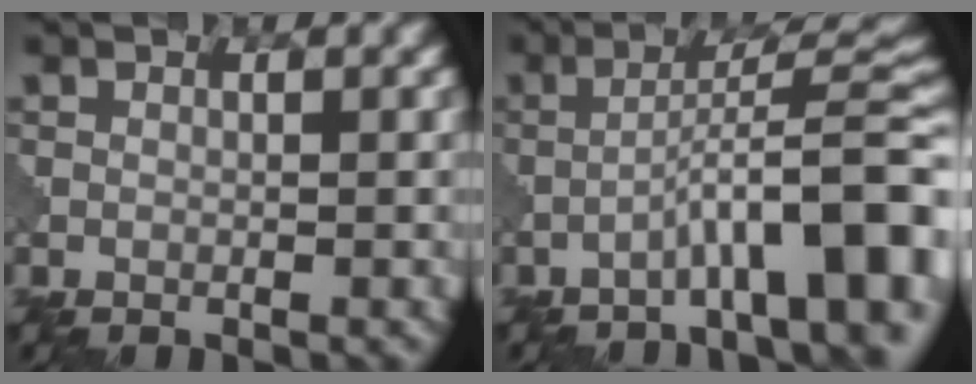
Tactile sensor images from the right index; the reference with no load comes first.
{"total": 9.2, "force": [-4.1, 1.6, 8.1], "torque": [-0.108, 0.030, -0.056]}